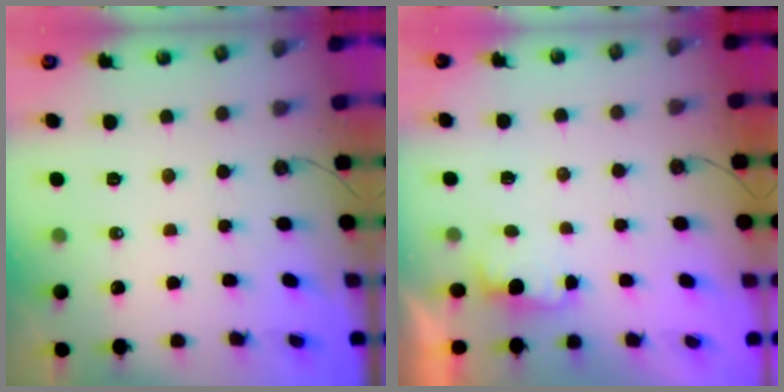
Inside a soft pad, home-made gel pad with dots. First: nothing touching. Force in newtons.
{"total": 1.4, "press": 1.2, "slide": 0.8}